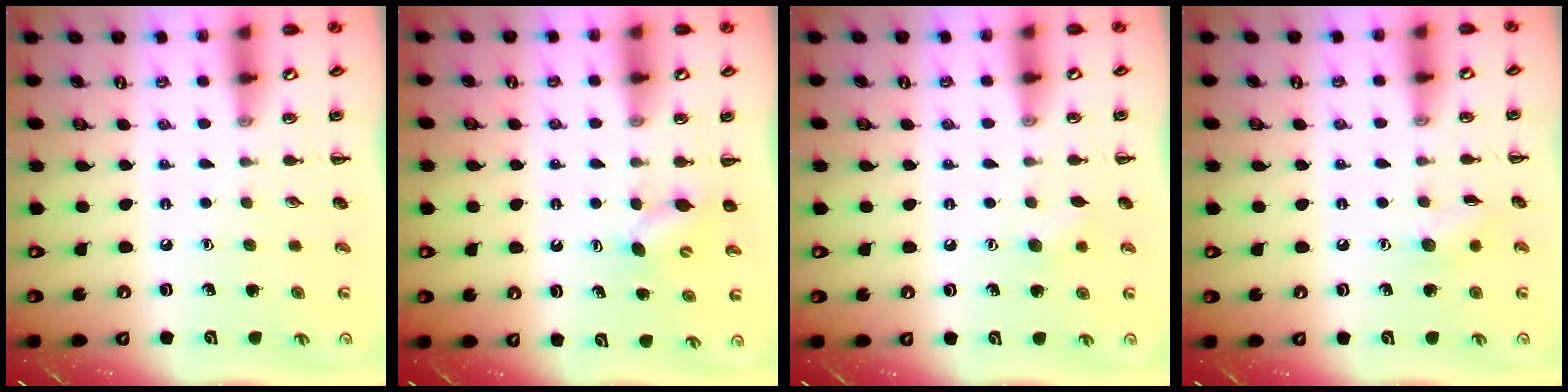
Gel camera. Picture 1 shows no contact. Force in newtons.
{"total": 4.0, "press": 3.9, "slide": 0.9}
{"total": 6.5, "press": 6.3, "slide": 1.7}
{"total": 5.3, "press": 5.2, "slide": 1.3}